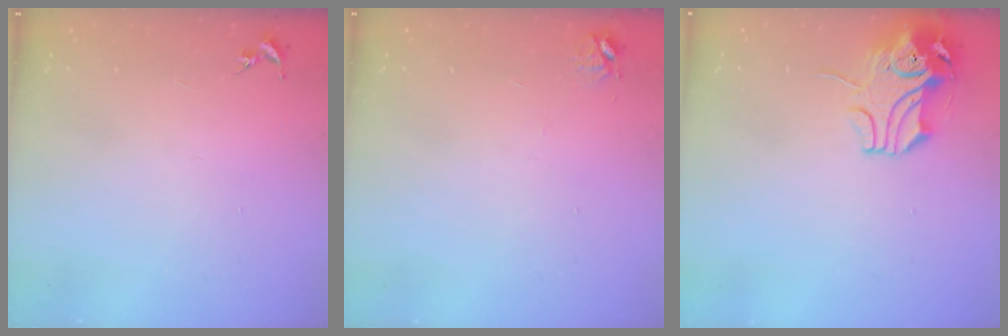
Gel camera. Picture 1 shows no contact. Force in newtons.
{"total": 4.7, "press": 4.7, "slide": 0.6}
{"total": 10.6, "press": 10.5, "slide": 1.9}